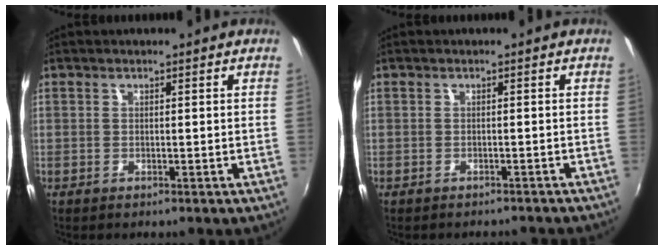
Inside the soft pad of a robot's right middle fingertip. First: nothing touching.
{"total": 3.7, "force": [-3.3, 1.1, 1.1], "torque": [-0.020, -0.010, -0.041]}